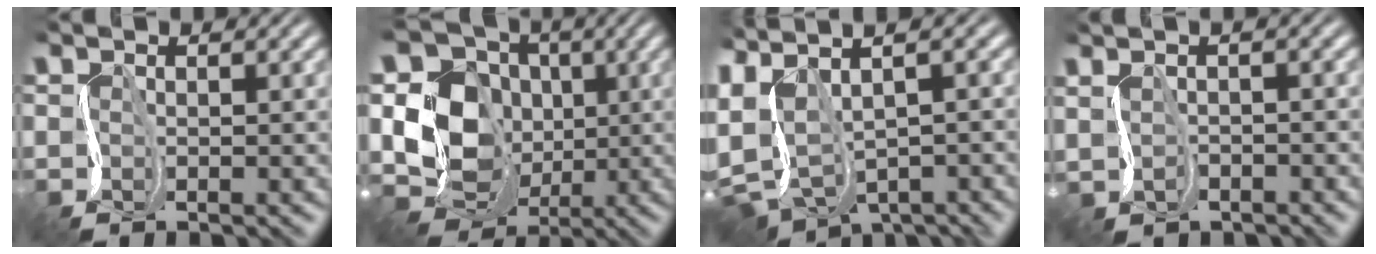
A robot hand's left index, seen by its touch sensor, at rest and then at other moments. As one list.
[{"total": 11.2, "force": [0.2, 10.0, 5.0], "torque": [-0.125, -0.005, -0.014]}, {"total": 5.5, "force": [-1.3, 2.1, 4.9], "torque": [-0.113, -0.004, 0.010]}, {"total": 1.0, "force": [-0.7, -0.7, -0.4], "torque": [-0.005, -0.013, -0.002]}]